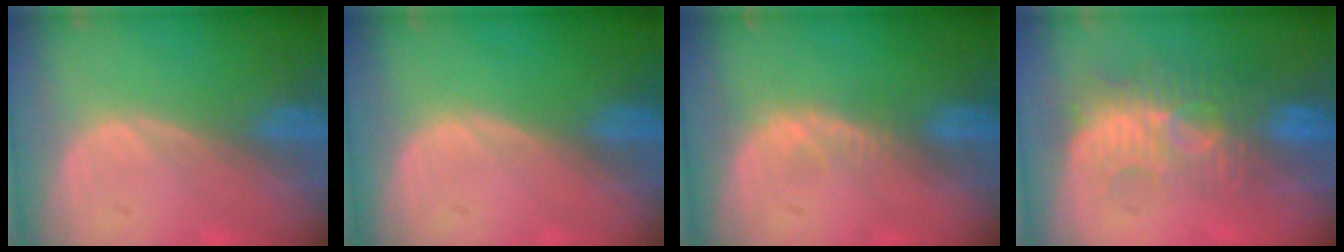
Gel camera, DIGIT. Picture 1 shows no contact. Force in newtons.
{"total": 0.0}
{"total": 1.5, "press": 1.5, "slide": 0.2}
{"total": 9.2, "press": 8.4, "slide": 3.6}